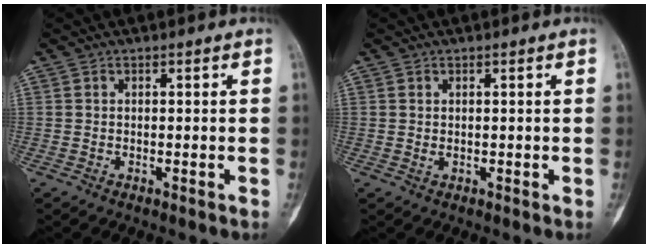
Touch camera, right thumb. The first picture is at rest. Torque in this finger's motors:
{"motor_torque": [-0.15, 0.24, 0.09, 0.01, 0.03]}